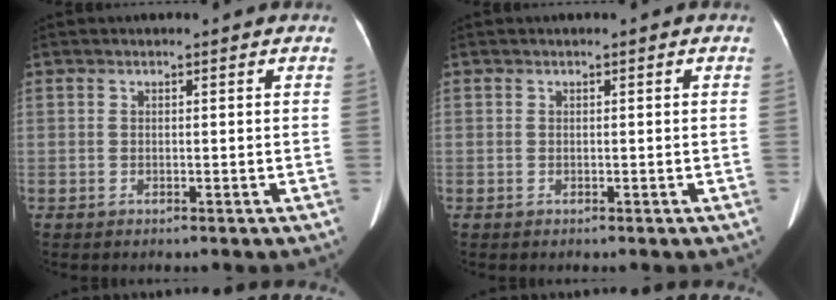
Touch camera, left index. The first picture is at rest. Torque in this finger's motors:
{"motor_torque": [-0.19, -0.30, 0.01, 0.02]}